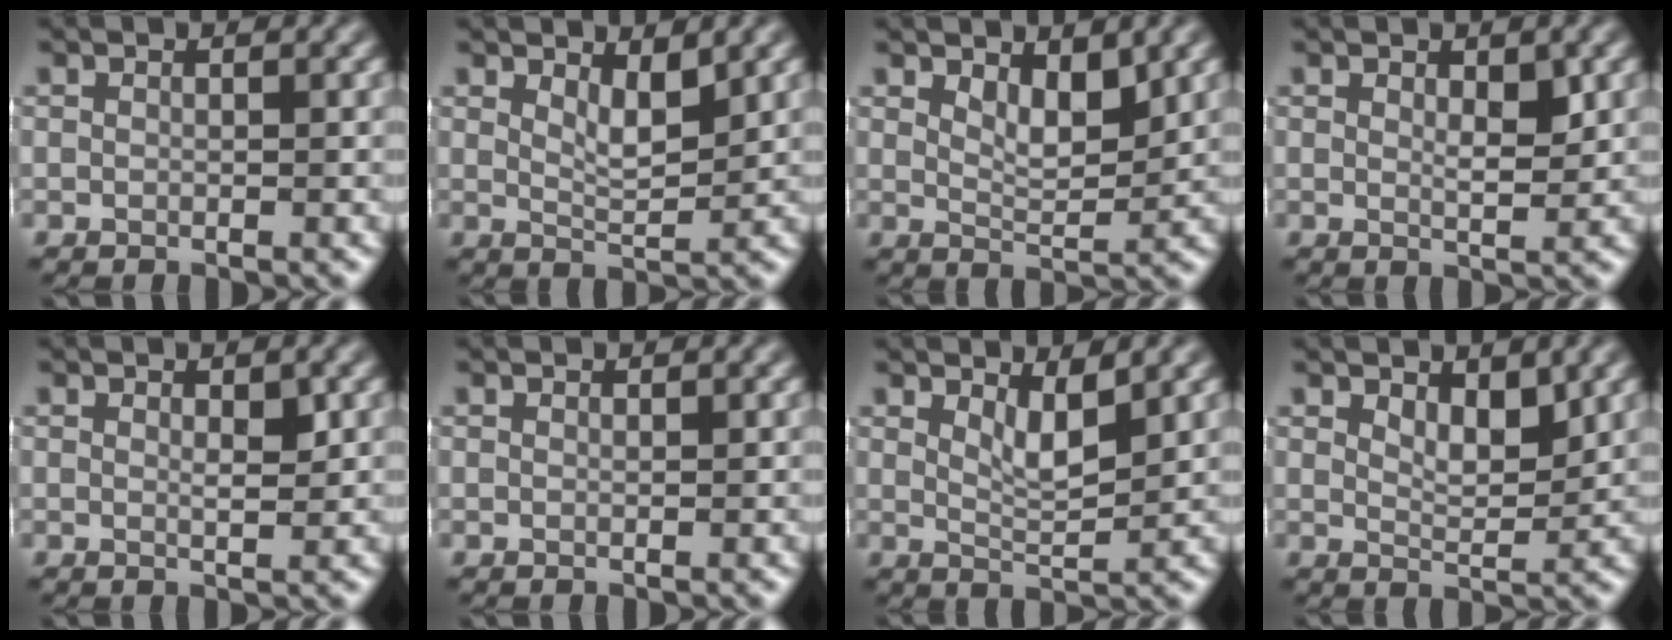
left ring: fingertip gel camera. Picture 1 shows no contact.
{"total": 2.7, "force": [1.5, 0.8, 2.0], "torque": [-0.035, -0.008, 0.029]}
{"total": 3.2, "force": [1.8, 1.2, 2.3], "torque": [-0.043, -0.009, 0.034]}
{"total": 2.3, "force": [0.9, 0.8, 1.9], "torque": [-0.028, -0.005, 0.016]}
{"total": 1.7, "force": [0.6, 0.4, 1.5], "torque": [-0.022, -0.004, 0.009]}
{"total": 0.0}
{"total": 2.7, "force": [1.6, 0.7, 2.1], "torque": [-0.038, -0.009, 0.031]}
{"total": 3.0, "force": [1.7, 1.2, 2.1], "torque": [-0.037, -0.007, 0.031]}